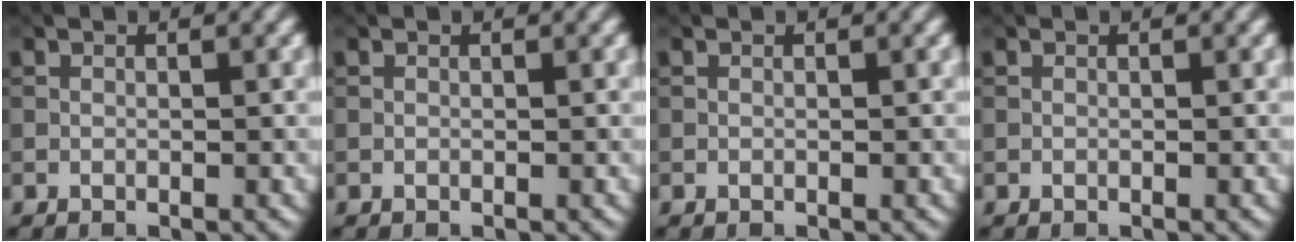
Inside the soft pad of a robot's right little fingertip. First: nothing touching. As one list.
[{"total": 0.0}, {"total": 0.0}, {"total": 0.0}]